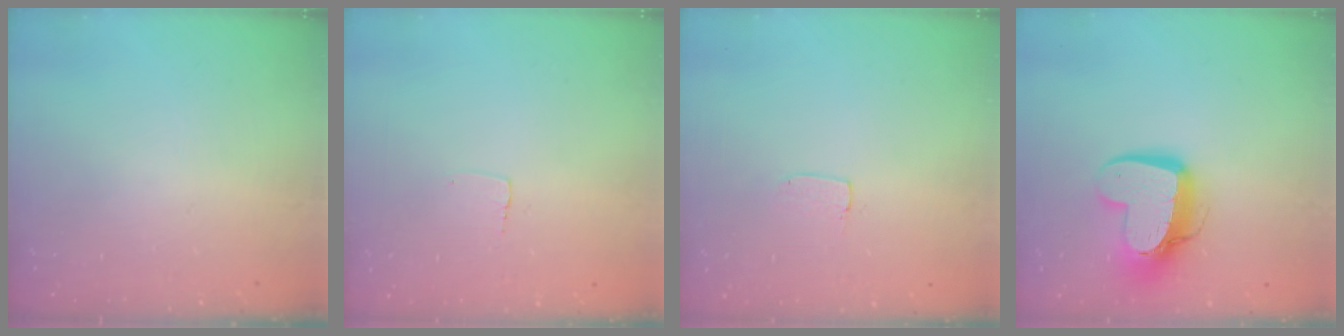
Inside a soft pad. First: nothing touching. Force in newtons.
{"total": 2.3, "press": 2.3, "slide": 0.1}
{"total": 3.4, "press": 3.4, "slide": 0.1}
{"total": 13.7, "press": 13.7, "slide": 1.3}